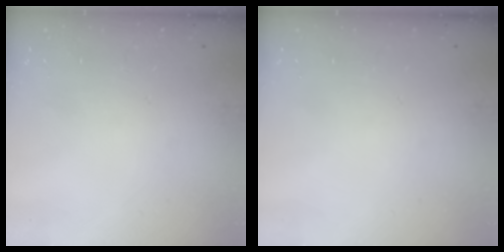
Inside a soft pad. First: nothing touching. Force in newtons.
{"total": 0.0}